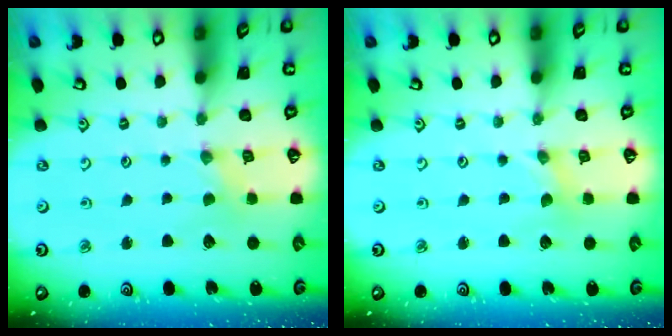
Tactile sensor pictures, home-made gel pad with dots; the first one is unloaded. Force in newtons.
{"total": 0.0}